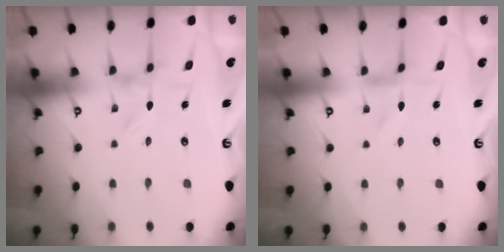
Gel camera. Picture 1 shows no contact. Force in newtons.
{"total": 0.0}